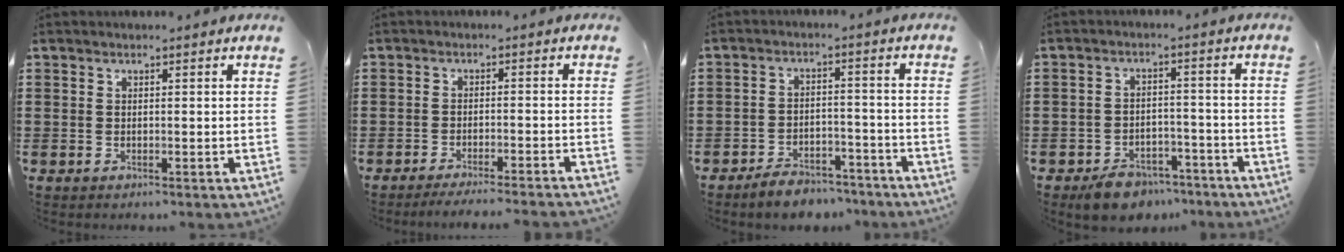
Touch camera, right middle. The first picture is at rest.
{"total": 2.7, "force": [-2.5, -0.4, 0.9], "torque": [-0.016, 0.000, -0.049]}
{"total": 4.8, "force": [-4.6, 0.9, 0.8], "torque": [-0.014, 0.013, -0.093]}
{"total": 5.1, "force": [-4.6, 1.9, 1.1], "torque": [-0.025, 0.016, -0.090]}